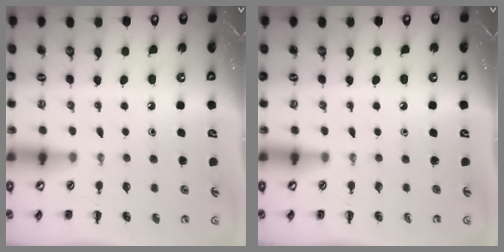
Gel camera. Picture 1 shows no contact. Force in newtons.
{"total": 0.0}